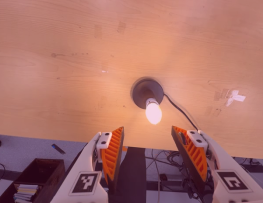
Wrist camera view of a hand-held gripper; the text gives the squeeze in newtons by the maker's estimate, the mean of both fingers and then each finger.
{"total": 0.0}